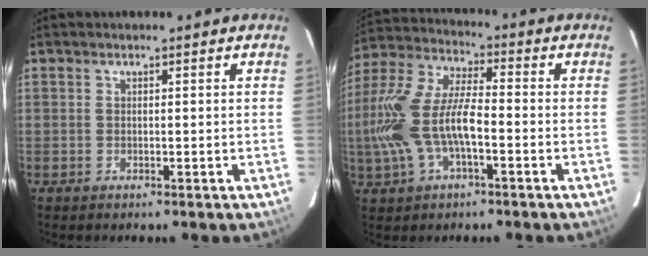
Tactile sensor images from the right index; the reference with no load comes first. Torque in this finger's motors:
{"motor_torque": [0.89, -0.38, 0.96, 0.21]}